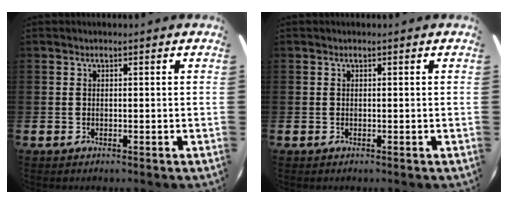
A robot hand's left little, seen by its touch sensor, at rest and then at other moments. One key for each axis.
{"total": 0.0}